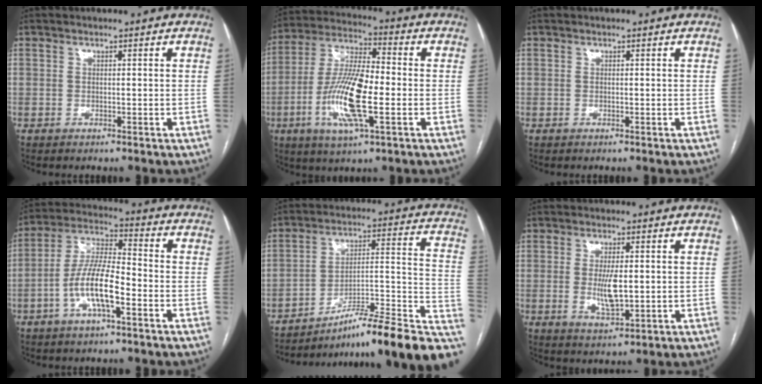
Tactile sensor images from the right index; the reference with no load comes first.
{"total": 14.4, "force": [-3.5, 2.8, 13.7], "torque": [-0.280, -0.004, -0.066]}
{"total": 0.0}
{"total": 10.6, "force": [-3.8, 2.5, 9.6], "torque": [-0.198, 0.010, -0.072]}
{"total": 23.7, "force": [-17.2, 1.9, 16.2], "torque": [-0.143, 0.023, -0.251]}
{"total": 5.6, "force": [-0.2, 1.6, 5.4], "torque": [-0.108, -0.011, 0.000]}